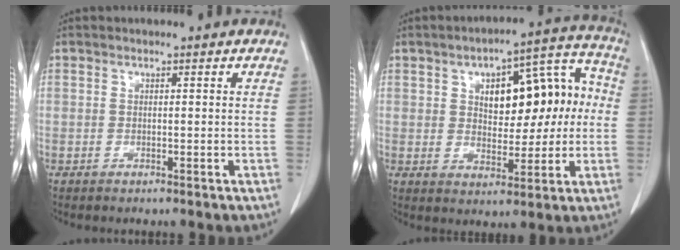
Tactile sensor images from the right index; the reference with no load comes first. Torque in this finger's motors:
{"motor_torque": [0.56, 0.34, 0.24, 0.07]}